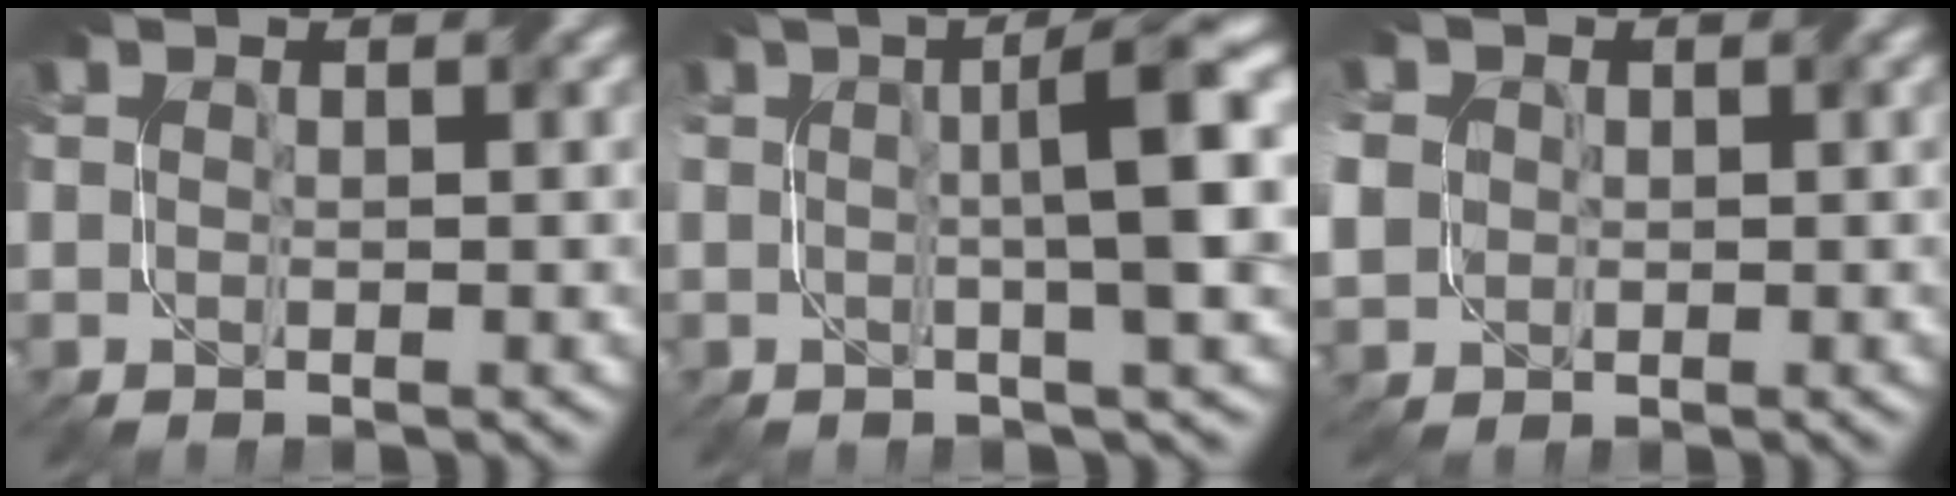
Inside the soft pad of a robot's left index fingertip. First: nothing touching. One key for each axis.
{"total": 7.3, "fx": 1.0, "fy": 1.3, "fz": 7.1, "tx": -0.092, "ty": 0.020, "tz": 0.010}
{"total": 5.5, "fx": 0.6, "fy": 4.9, "fz": 2.4, "tx": -0.079, "ty": 0.015, "tz": 0.001}